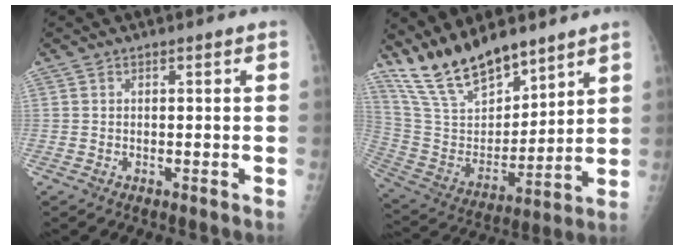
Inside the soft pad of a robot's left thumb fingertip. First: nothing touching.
{"total": 17.4, "force": [14.1, 6.2, 8.1], "torque": [-0.117, -0.072, 0.276]}